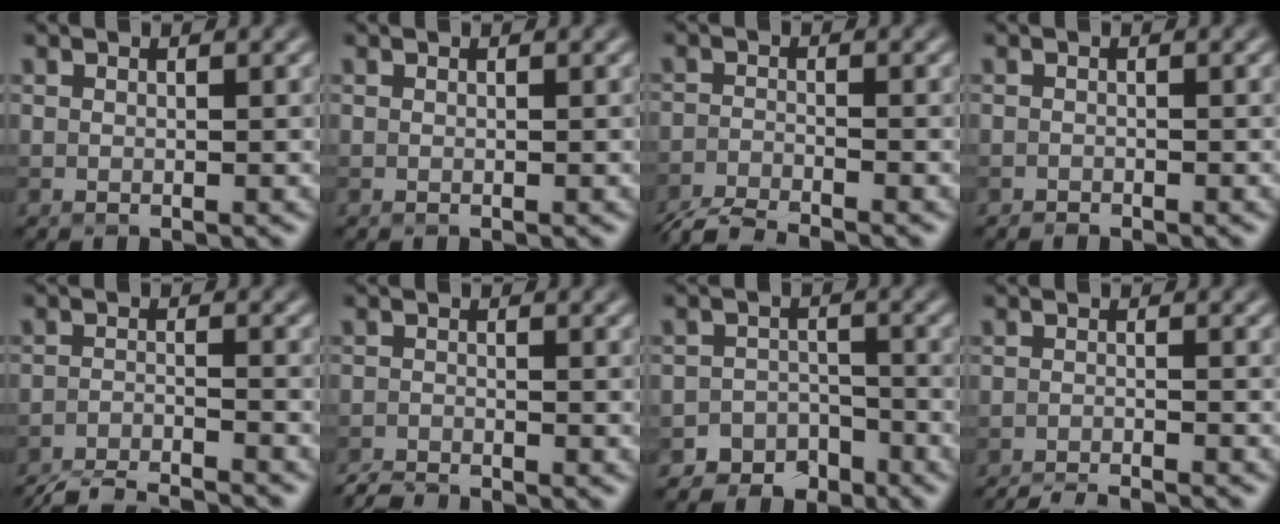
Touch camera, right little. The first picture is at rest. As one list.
[{"total": 0.0}, {"total": 4.9, "force": [-4.5, 0.5, 1.8], "torque": [-0.038, -0.013, -0.088]}, {"total": 0.6, "force": [-0.5, 0.1, 0.1], "torque": [0.002, -0.002, -0.010]}, {"total": 8.0, "force": [-7.5, 1.1, 2.3], "torque": [-0.042, -0.017, -0.124]}, {"total": 2.4, "force": [-2.3, 0.1, 0.4], "torque": [-0.009, -0.007, -0.049]}, {"total": 5.0, "force": [-4.0, 2.9, 0.0], "torque": [0.035, 0.002, -0.060]}, {"total": 5.5, "force": [-5.3, 0.7, 1.6], "torque": [-0.023, -0.009, -0.077]}]